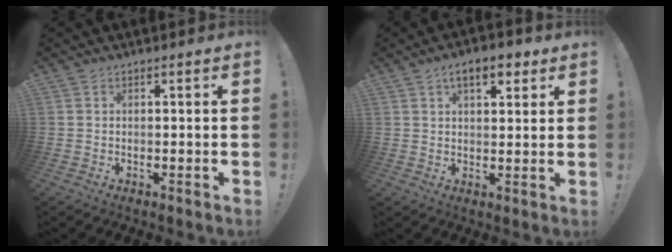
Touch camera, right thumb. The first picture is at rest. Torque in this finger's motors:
{"motor_torque": [-0.22, 0.33, 0.63, 0.45, 0.03]}